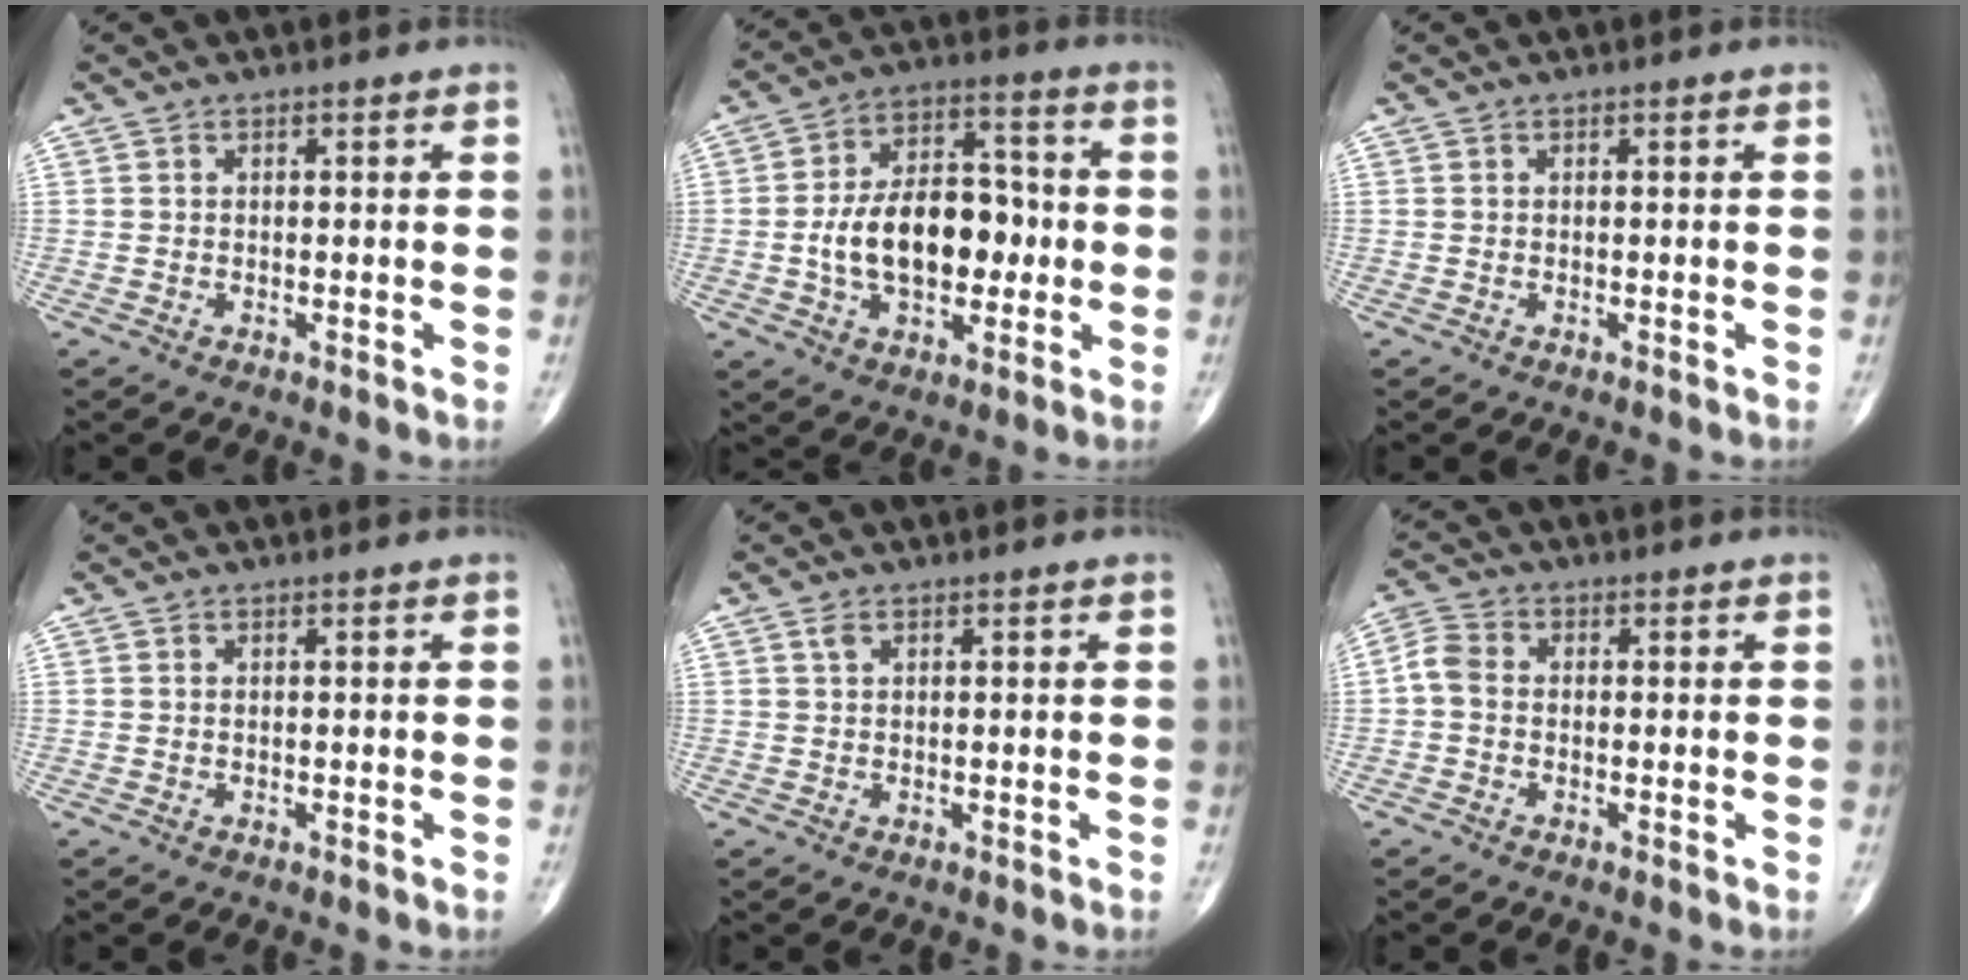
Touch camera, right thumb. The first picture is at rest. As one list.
[{"total": 16.2, "force": [-1.7, 9.9, 12.8], "torque": [-0.187, 0.032, -0.025]}, {"total": 0.0}, {"total": 0.0}, {"total": 1.2, "force": [0.6, 0.6, 0.8], "torque": [-0.017, 0.005, 0.011]}, {"total": 3.7, "force": [-0.4, 2.7, 2.5], "torque": [-0.053, 0.009, -0.021]}]